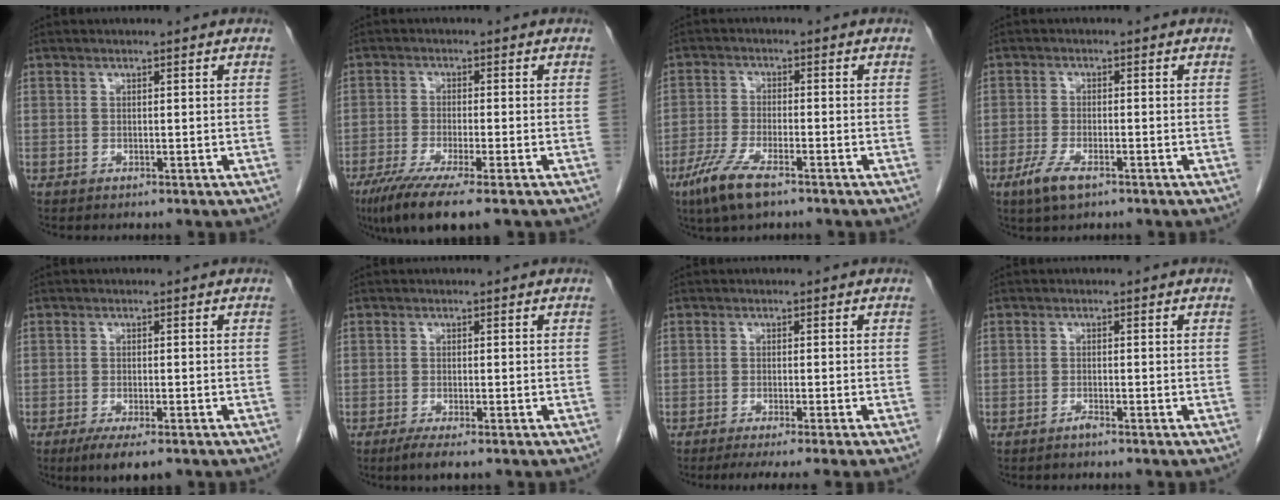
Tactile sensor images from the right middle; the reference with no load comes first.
{"total": 9.0, "force": [-6.1, 0.5, 6.7], "torque": [-0.114, -0.023, -0.098]}
{"total": 7.1, "force": [-4.6, 1.4, 5.2], "torque": [-0.116, -0.015, -0.085]}
{"total": 4.5, "force": [-2.7, 1.3, 3.3], "torque": [-0.077, -0.008, -0.049]}
{"total": 5.4, "force": [-3.7, 1.1, 3.8], "torque": [-0.060, -0.014, -0.054]}
{"total": 2.4, "force": [-1.6, 0.1, 1.8], "torque": [-0.037, -0.008, -0.032]}
{"total": 7.2, "force": [-5.7, -1.2, 4.2], "torque": [-0.046, -0.016, -0.086]}
{"total": 1.0, "force": [-0.9, -0.1, 0.5], "torque": [-0.012, -0.001, -0.015]}